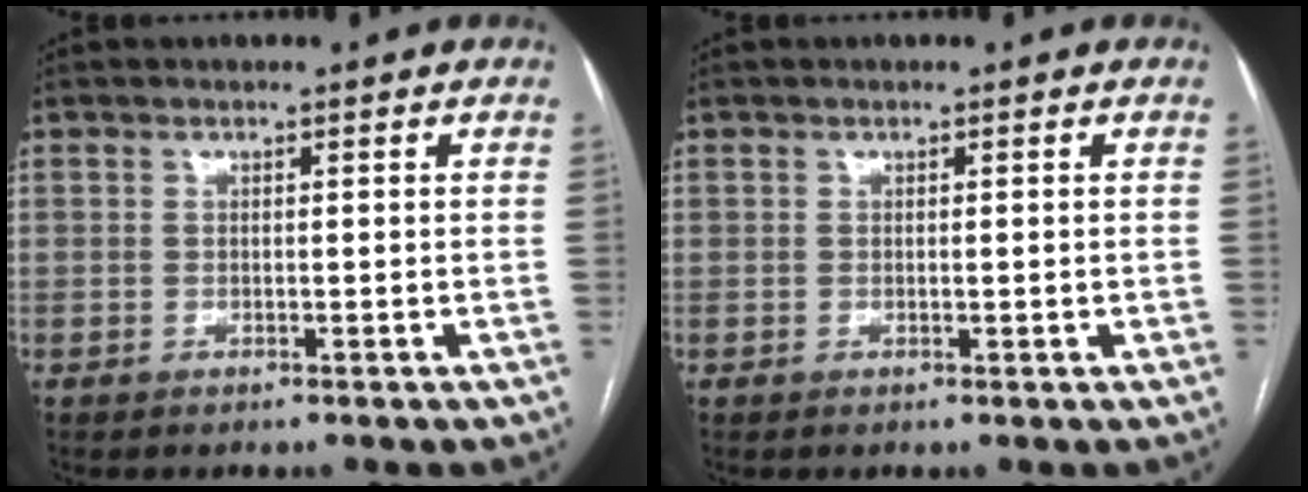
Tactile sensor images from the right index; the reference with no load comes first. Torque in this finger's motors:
{"motor_torque": [-0.21, 0.27, 0.04, 0.01]}